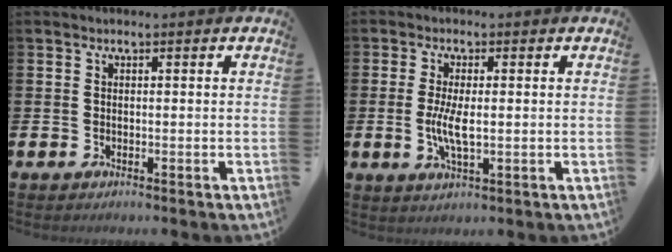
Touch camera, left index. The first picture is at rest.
{"total": 4.4, "force": [0.0, 1.5, 4.2], "torque": [-0.061, -0.003, -0.004]}